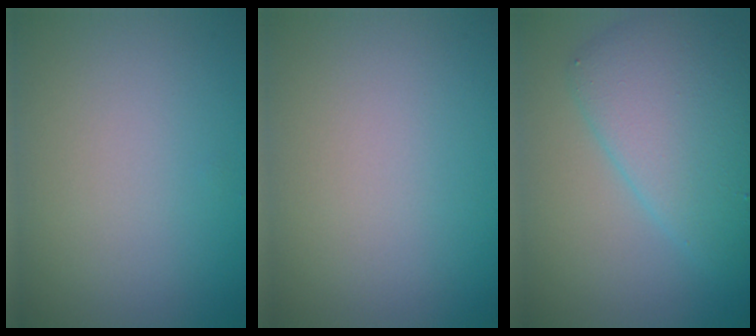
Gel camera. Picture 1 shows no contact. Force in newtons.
{"total": 0.0}
{"total": 6.0, "press": 6.0, "slide": 0.2}